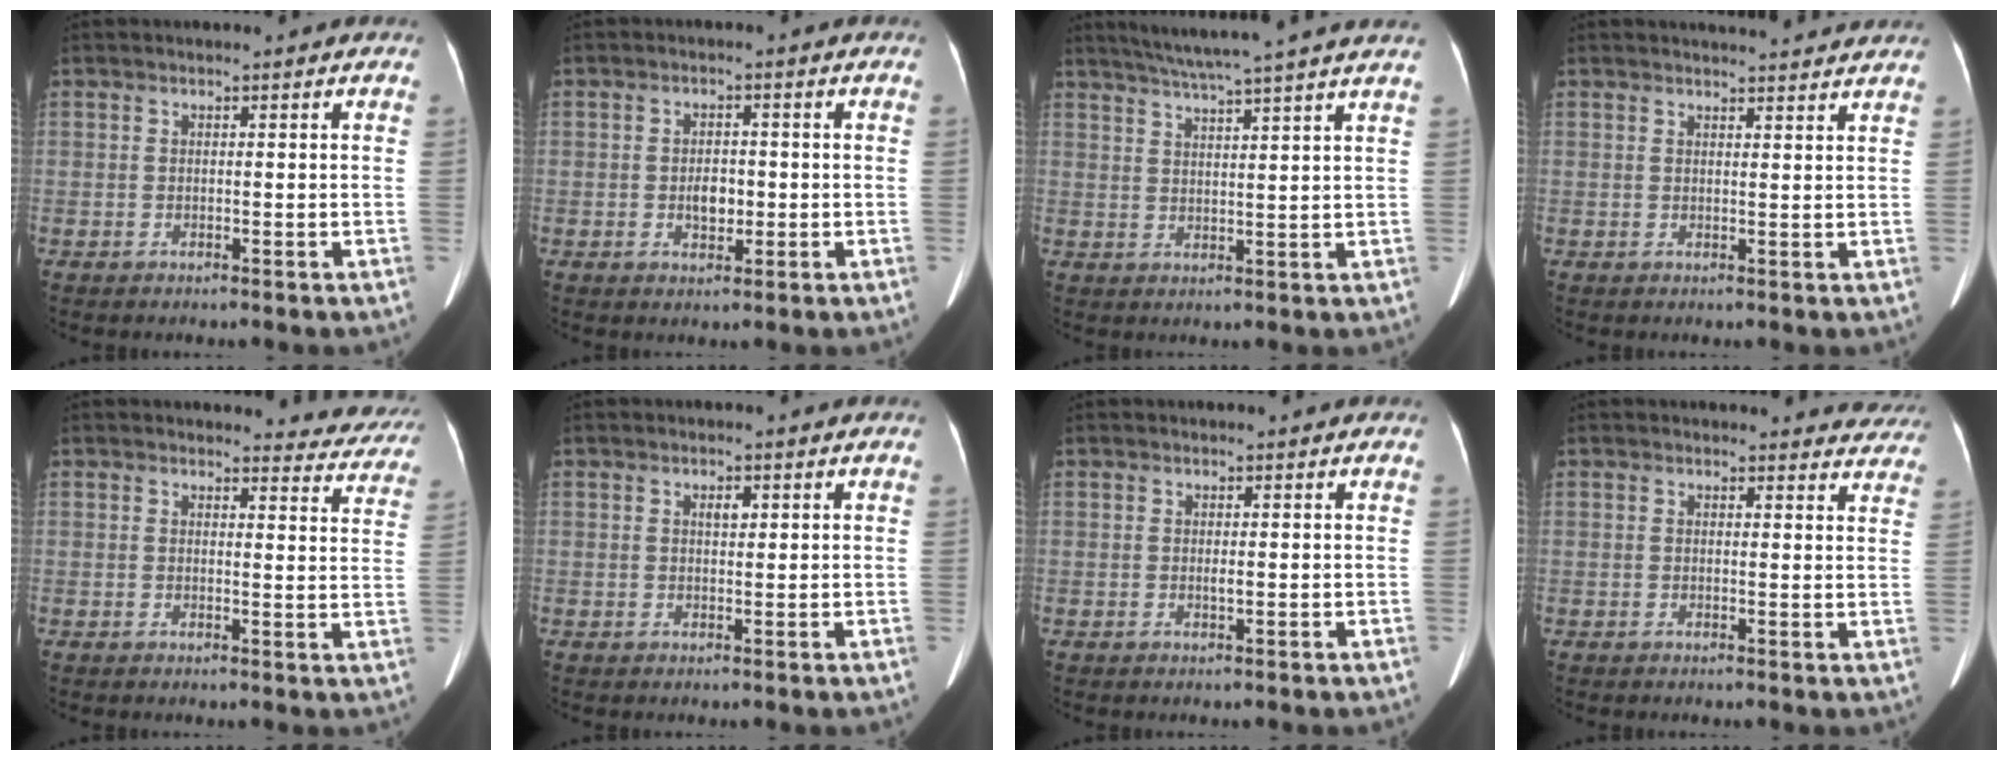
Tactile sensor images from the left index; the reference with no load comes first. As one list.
[{"total": 3.0, "force": [-0.5, 1.8, 2.3], "torque": [-0.037, 0.004, -0.004]}, {"total": 13.2, "force": [11.3, -1.6, 6.8], "torque": [-0.113, 0.008, 0.146]}, {"total": 7.6, "force": [7.3, 0.4, 2.1], "torque": [-0.022, 0.011, 0.075]}, {"total": 7.9, "force": [7.7, 1.7, -0.1], "torque": [0.028, -0.039, 0.058]}, {"total": 1.4, "force": [0.6, 0.6, 1.1], "torque": [-0.022, 0.001, 0.012]}, {"total": 0.6, "force": [0.0, 0.1, 0.5], "torque": [-0.008, -0.002, 0.000]}, {"total": 8.6, "force": [8.2, 2.4, 0.4], "torque": [0.040, -0.021, 0.052]}]